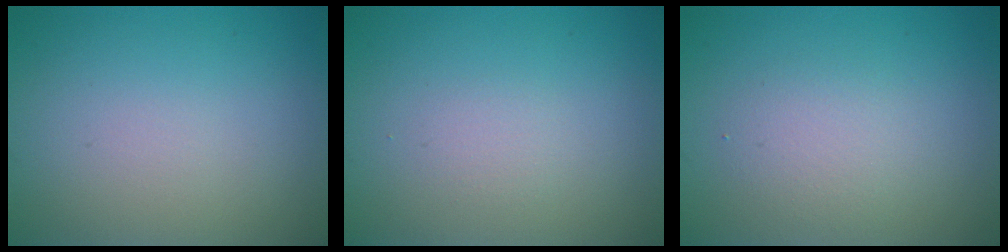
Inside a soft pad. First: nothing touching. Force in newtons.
{"total": 0.9, "press": 0.9, "slide": 0.0}
{"total": 2.2, "press": 2.2, "slide": 0.1}